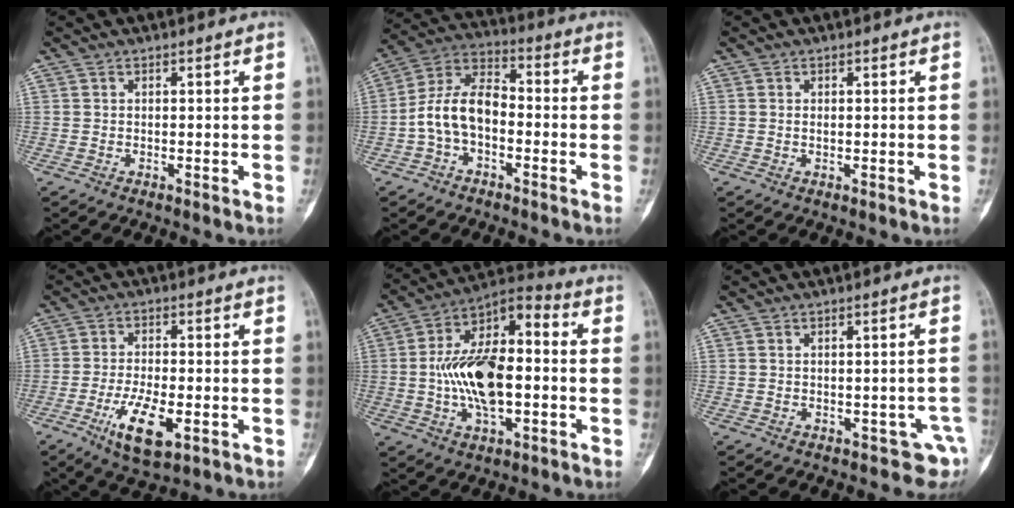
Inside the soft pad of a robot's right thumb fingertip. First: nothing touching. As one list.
[{"total": 10.6, "force": [-2.3, 6.4, 8.1], "torque": [-0.149, 0.041, -0.054]}, {"total": 0.6, "force": [0.1, 0.4, 0.5], "torque": [-0.011, 0.000, 0.002]}, {"total": 9.9, "force": [-3.9, 4.0, 8.2], "torque": [-0.149, 0.003, -0.062]}, {"total": 18.2, "force": [-1.6, 8.8, 15.9], "torque": [-0.283, 0.035, -0.033]}, {"total": 3.9, "force": [-2.1, 2.6, 2.1], "torque": [0.000, 0.021, -0.024]}]